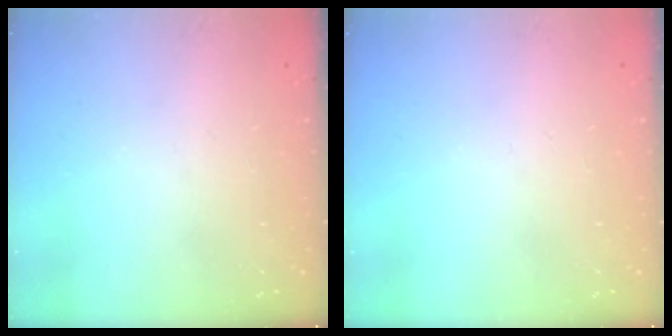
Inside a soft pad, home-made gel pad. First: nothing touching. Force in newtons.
{"total": 0.0}